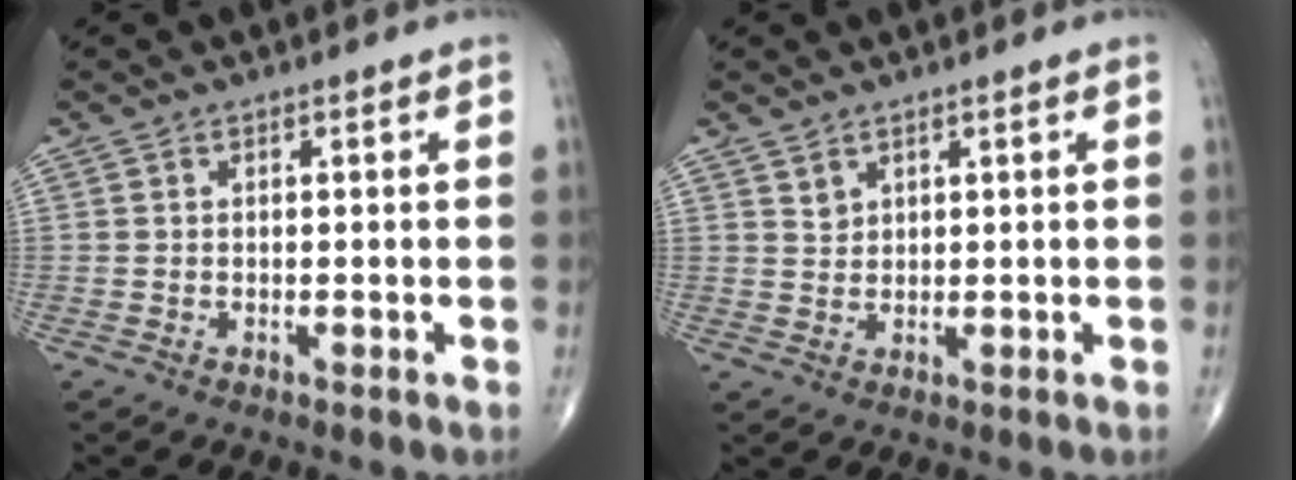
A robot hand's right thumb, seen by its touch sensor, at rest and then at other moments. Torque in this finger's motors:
{"motor_torque": [-0.54, 0.28, -0.09, 0.12, 0.04]}